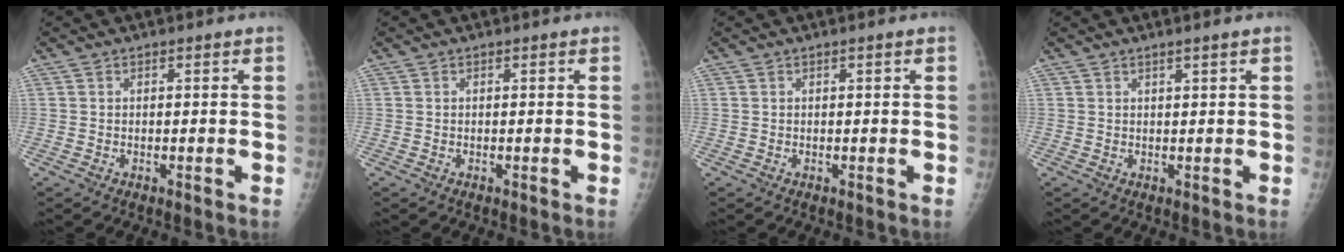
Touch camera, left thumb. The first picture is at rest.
{"total": 0.0}
{"total": 0.0}
{"total": 1.6, "force": [1.2, -0.3, 1.0], "torque": [-0.015, -0.010, 0.021]}